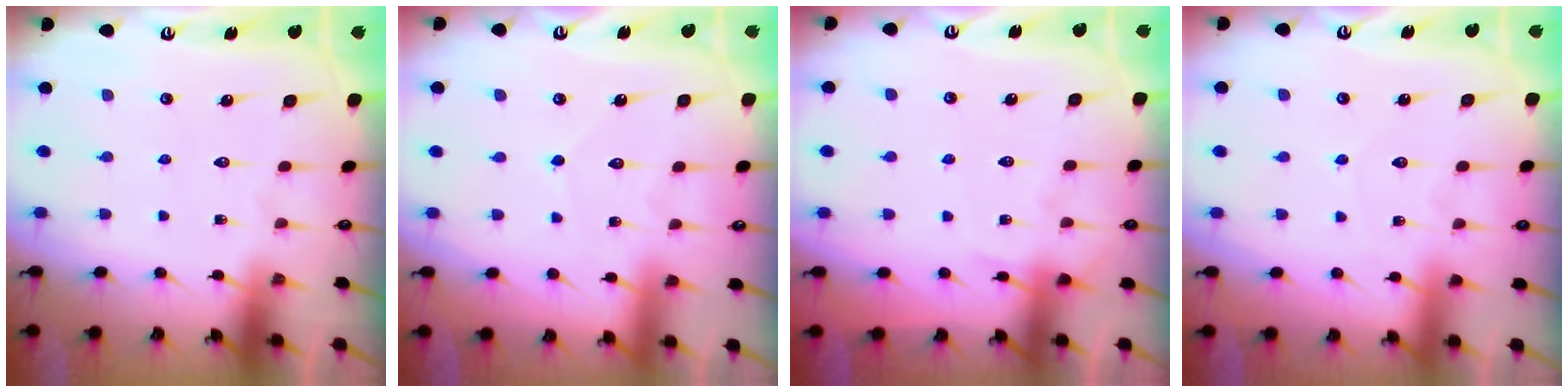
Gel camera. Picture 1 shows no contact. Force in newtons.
{"total": 3.5, "press": 3.5, "slide": 0.4}
{"total": 5.9, "press": 5.8, "slide": 0.7}
{"total": 3.5, "press": 3.5, "slide": 0.5}